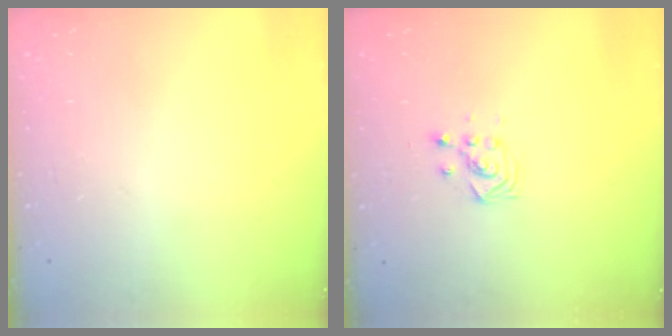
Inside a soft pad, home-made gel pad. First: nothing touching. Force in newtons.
{"total": 2.9, "press": 2.9, "slide": 0.4}